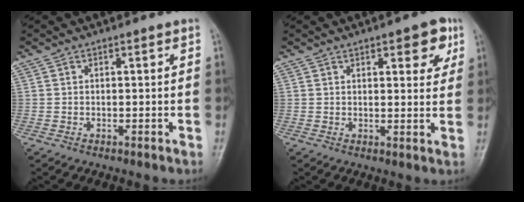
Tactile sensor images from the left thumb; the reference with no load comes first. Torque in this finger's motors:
{"motor_torque": [0.17, 0.17, -0.15, 0.03, 0.10]}